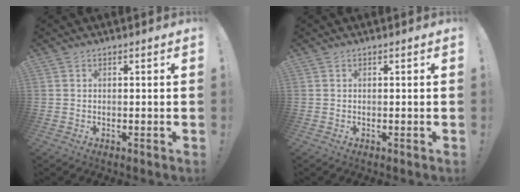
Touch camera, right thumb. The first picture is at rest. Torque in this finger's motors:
{"motor_torque": [-0.21, -0.10, -0.03, 0.07, 0.00]}